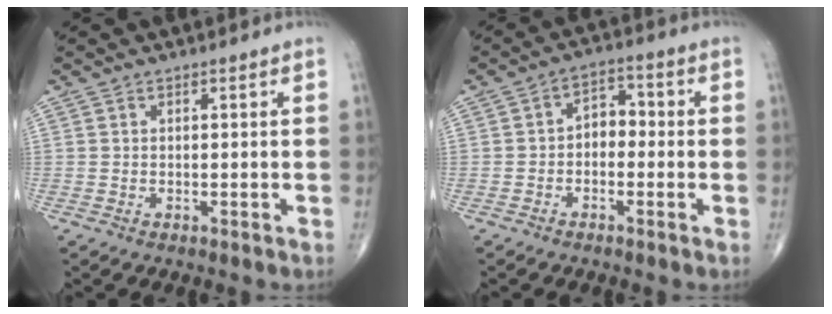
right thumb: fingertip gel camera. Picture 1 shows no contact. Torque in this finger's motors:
{"motor_torque": [0.04, 0.04, 0.37, -0.03, 0.00]}